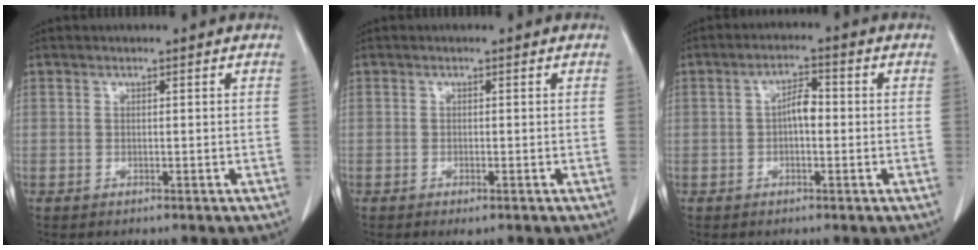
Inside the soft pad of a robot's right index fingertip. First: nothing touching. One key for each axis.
{"total": 1.2, "fx": -0.7, "fy": 0.4, "fz": 0.9, "tx": -0.015, "ty": -0.003, "tz": -0.004}
{"total": 3.6, "fx": -0.2, "fy": 1.4, "fz": 3.3, "tx": -0.057, "ty": 0.012, "tz": -0.005}